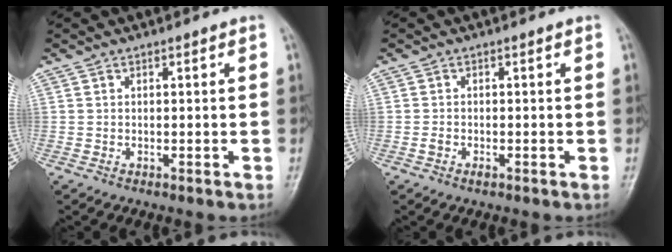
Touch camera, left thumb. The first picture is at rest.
{"total": 1.0, "force": [-0.6, 0.5, 0.7], "torque": [-0.012, 0.008, -0.007]}